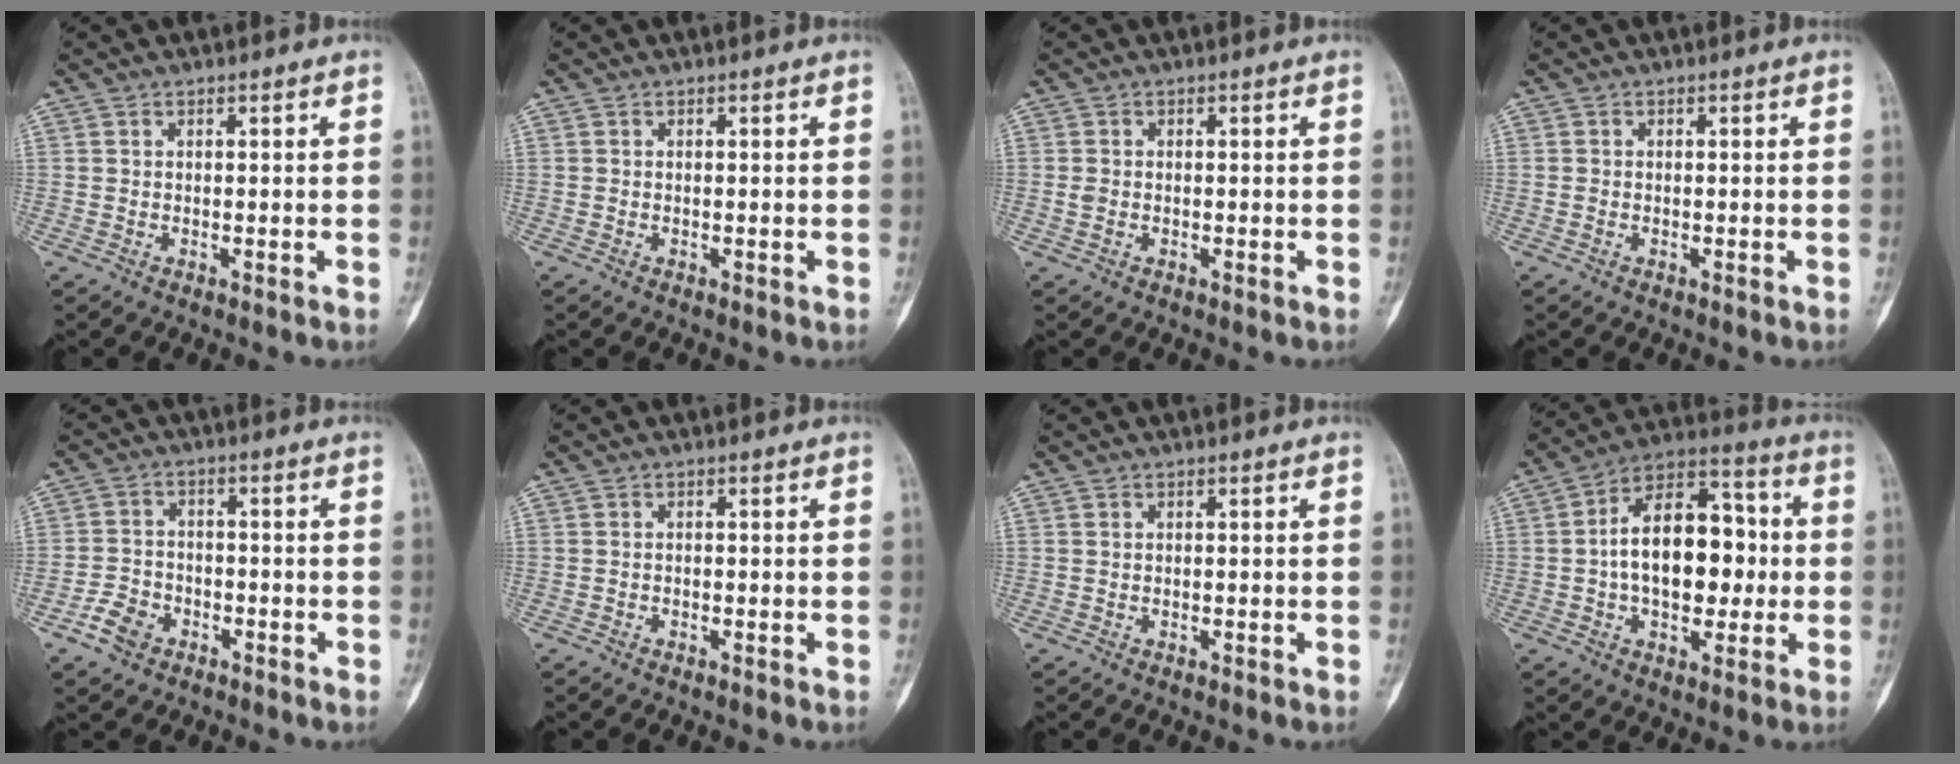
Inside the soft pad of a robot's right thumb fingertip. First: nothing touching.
{"total": 0.0}
{"total": 1.4, "force": [-0.2, 1.0, 0.9], "torque": [-0.017, 0.002, -0.004]}
{"total": 0.5, "force": [-0.1, 0.4, 0.3], "torque": [-0.005, 0.001, -0.003]}
{"total": 5.4, "force": [-3.1, 3.8, 2.3], "torque": [-0.034, 0.021, -0.055]}
{"total": 0.0}
{"total": 0.0}
{"total": 17.8, "force": [-0.3, 10.8, 14.2], "torque": [-0.189, 0.036, -0.012]}